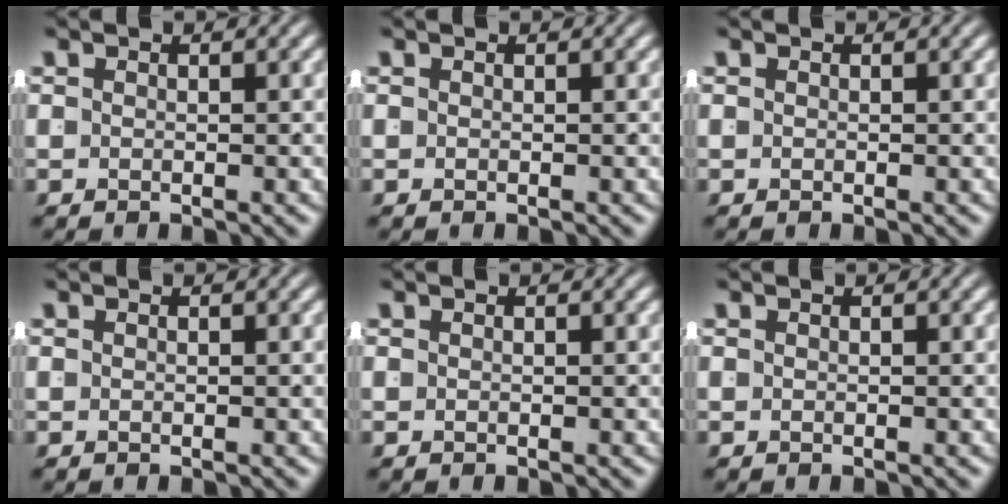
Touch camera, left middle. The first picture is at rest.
{"total": 0.0}
{"total": 0.0}
{"total": 0.0}
{"total": 0.0}
{"total": 0.0}